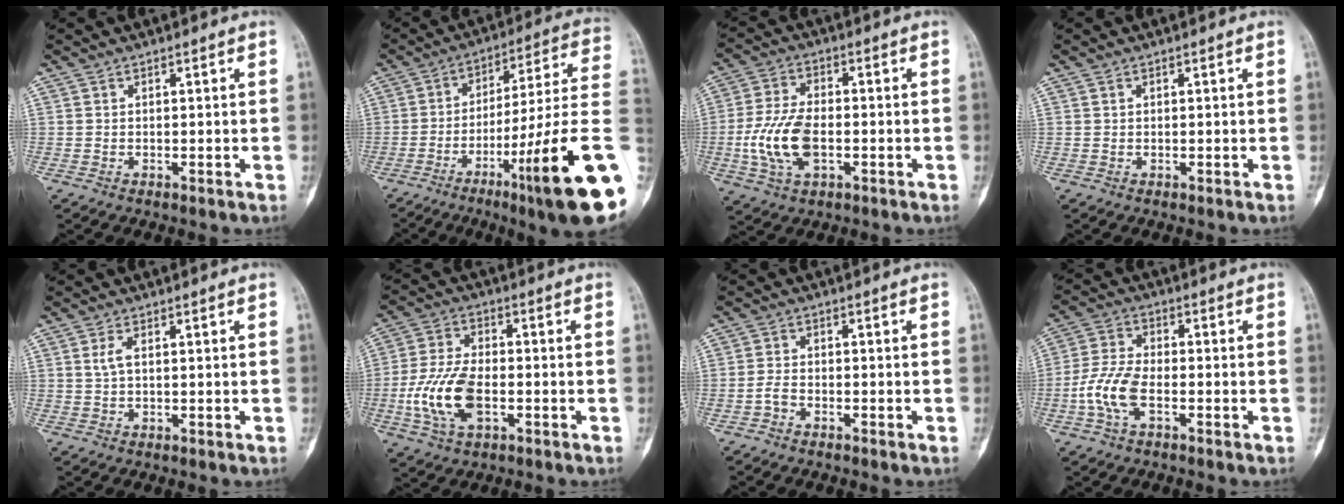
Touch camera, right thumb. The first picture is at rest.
{"total": 23.8, "force": [-7.3, 1.6, 22.6], "torque": [-0.304, 0.030, -0.110]}
{"total": 11.3, "force": [-2.1, 6.2, 9.2], "torque": [-0.191, 0.009, -0.040]}
{"total": 0.0}
{"total": 1.9, "force": [0.4, 0.8, 1.7], "torque": [-0.045, 0.006, 0.013]}
{"total": 12.0, "force": [-2.9, 6.5, 9.6], "torque": [-0.201, 0.012, -0.055]}
{"total": 2.0, "force": [-1.3, 1.1, 1.1], "torque": [-0.026, 0.013, -0.027]}
{"total": 8.0, "force": [-2.7, 3.8, 6.5], "torque": [-0.148, 0.021, -0.056]}